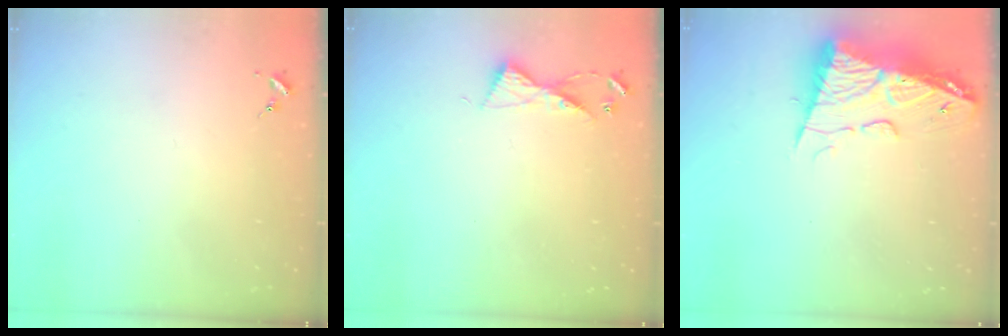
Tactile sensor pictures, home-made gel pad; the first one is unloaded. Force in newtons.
{"total": 6.7, "press": 6.7, "slide": 0.7}
{"total": 13.2, "press": 13.1, "slide": 1.2}